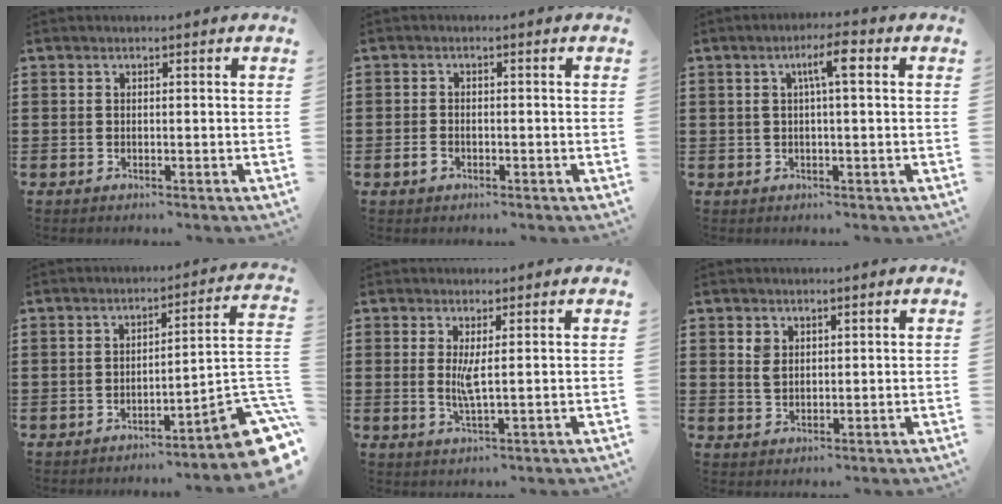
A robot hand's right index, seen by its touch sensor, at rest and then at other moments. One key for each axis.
{"total": 1.6, "fx": -0.8, "fy": 1.0, "fz": 0.9, "tx": -0.027, "ty": -0.003, "tz": -0.018}
{"total": 4.6, "fx": 1.0, "fy": 0.7, "fz": 4.4, "tx": -0.078, "ty": 0.005, "tz": 0.011}
{"total": 6.2, "fx": -3.9, "fy": 0.7, "fz": 4.8, "tx": -0.058, "ty": -0.019, "tz": -0.076}
{"total": 3.2, "fx": 0.6, "fy": 0.1, "fz": 3.1, "tx": -0.061, "ty": -0.007, "tz": 0.010}
{"total": 2.5, "fx": 1.5, "fy": 1.6, "fz": 1.2, "tx": -0.030, "ty": 0.006, "tz": 0.028}